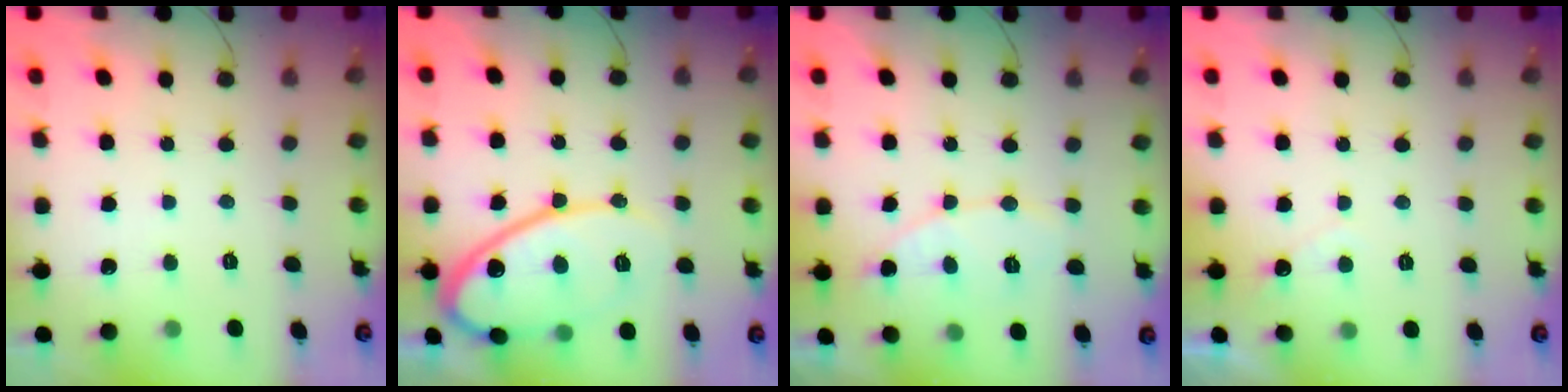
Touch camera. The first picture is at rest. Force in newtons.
{"total": 15.6, "press": 15.5, "slide": 1.2}
{"total": 6.5, "press": 6.5, "slide": 0.4}
{"total": 3.2, "press": 3.2, "slide": 0.1}